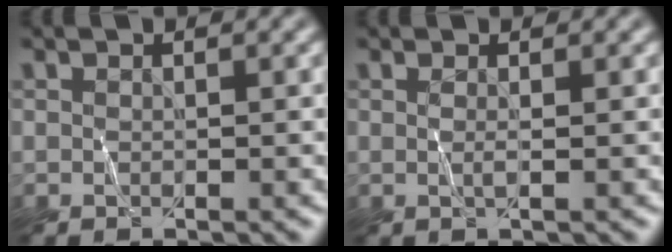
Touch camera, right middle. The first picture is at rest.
{"total": 0.8, "force": [0.2, 0.2, 0.7], "torque": [-0.013, 0.003, 0.001]}